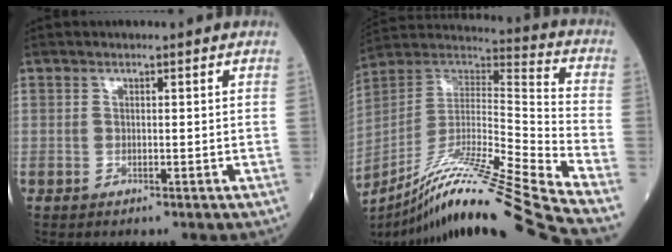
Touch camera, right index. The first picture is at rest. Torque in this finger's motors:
{"motor_torque": [-0.44, -0.72, 0.19, 0.06]}